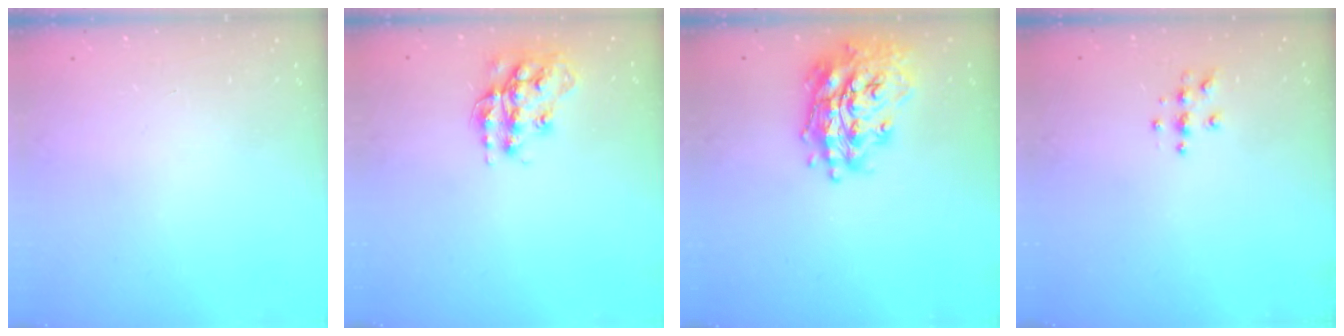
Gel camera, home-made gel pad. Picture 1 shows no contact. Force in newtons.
{"total": 14.6, "press": 14.5, "slide": 0.7}
{"total": 19.9, "press": 19.8, "slide": 2.1}
{"total": 4.0, "press": 3.9, "slide": 0.4}